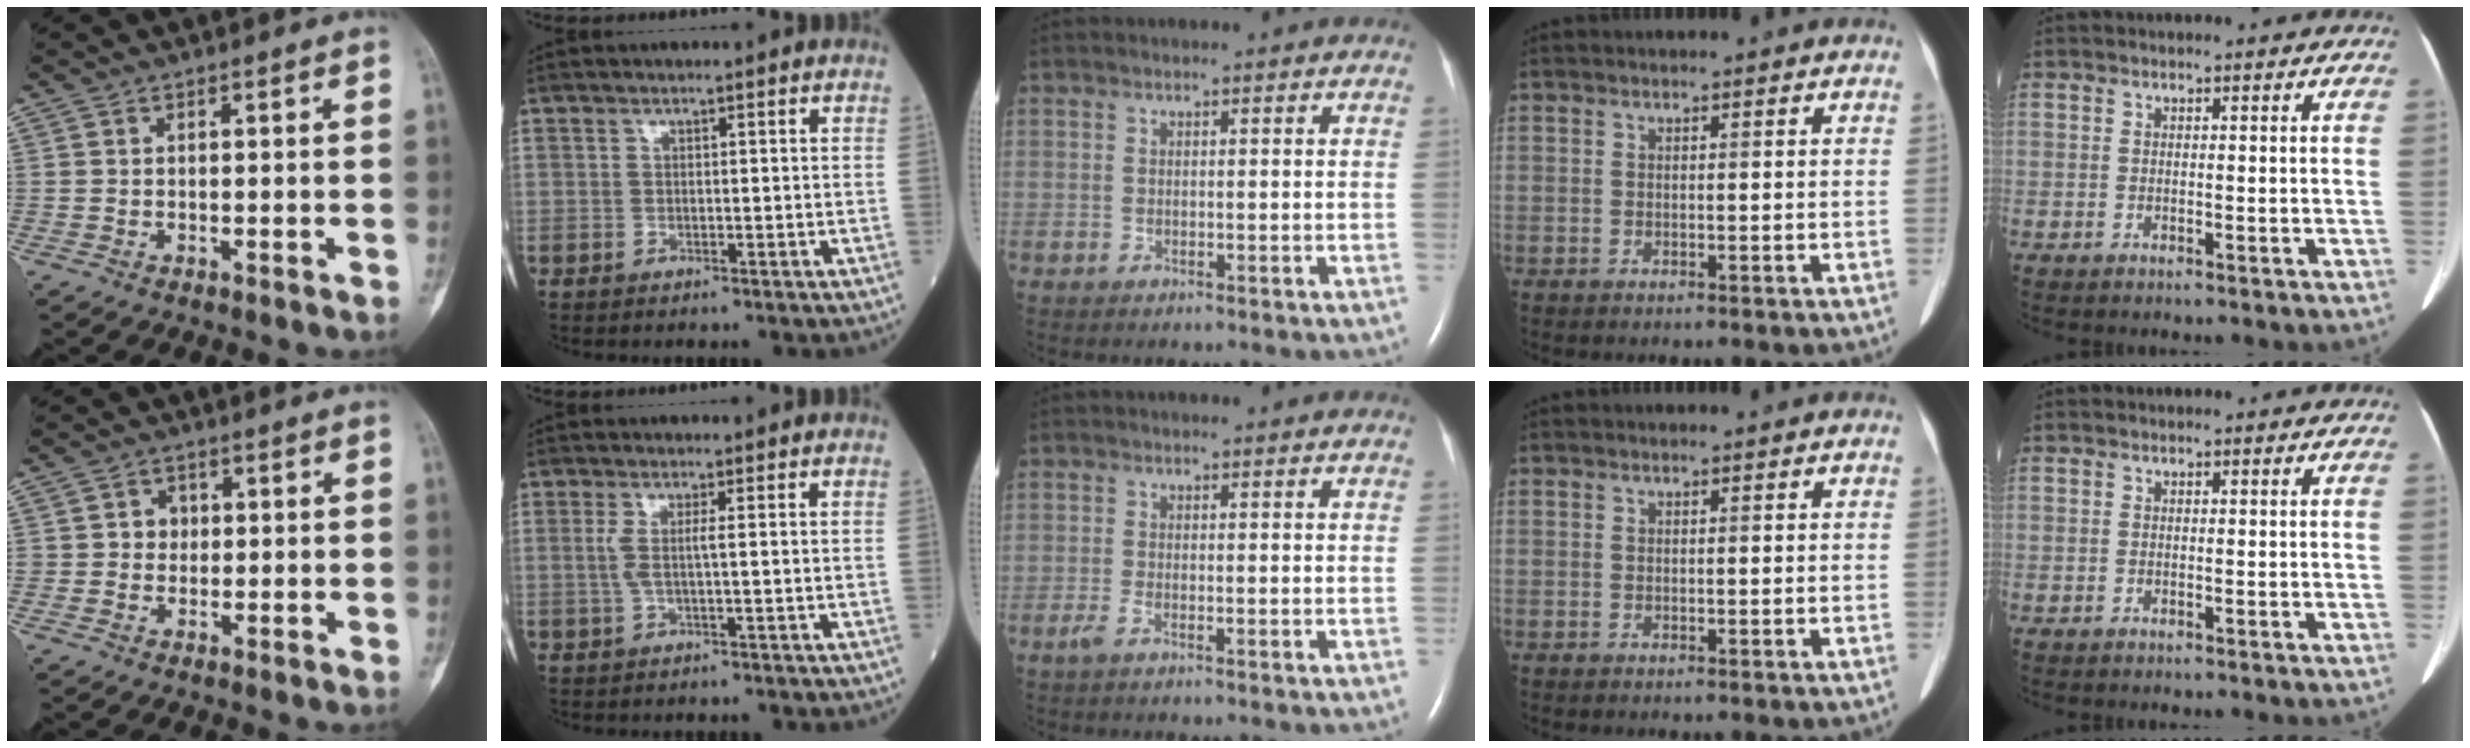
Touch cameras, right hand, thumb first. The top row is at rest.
{"thumb": {"total": 3.1, "force": [0.2, 2.9, 1.1], "torque": [0.007, 0.008, -0.001]}, "index": {"total": 2.3, "force": [0.1, -0.2, 2.3], "torque": [-0.055, 0.002, -0.001]}, "middle": {"total": 1.2, "force": [-0.8, 0.2, 1.0], "torque": [-0.030, -0.004, -0.019]}}